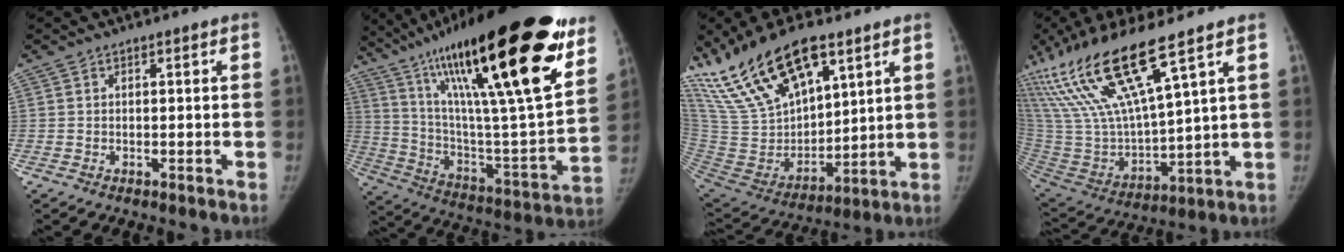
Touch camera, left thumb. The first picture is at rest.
{"total": 38.9, "force": [23.5, 8.0, 29.9], "torque": [-0.427, -0.049, 0.392]}
{"total": 23.4, "force": [15.1, 10.0, 14.9], "torque": [-0.259, -0.054, 0.294]}
{"total": 23.9, "force": [14.3, 5.1, 18.5], "torque": [-0.385, -0.044, 0.281]}